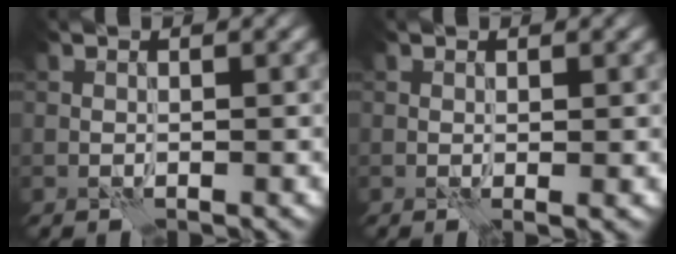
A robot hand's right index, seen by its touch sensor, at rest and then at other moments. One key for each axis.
{"total": 0.7, "fx": 0.2, "fy": 0.1, "fz": 0.6, "tx": -0.007, "ty": -0.002, "tz": 0.001}